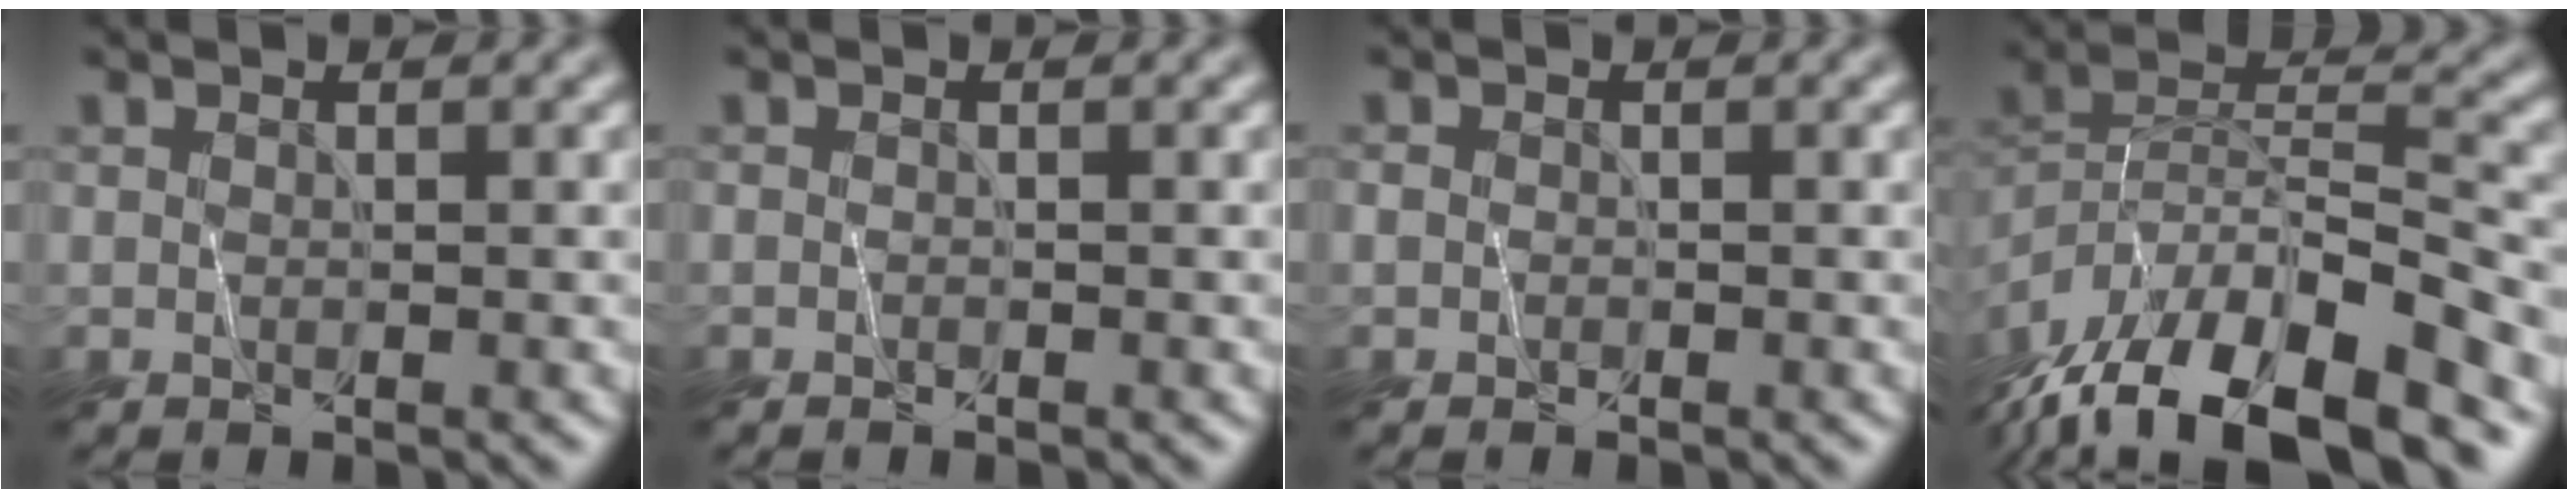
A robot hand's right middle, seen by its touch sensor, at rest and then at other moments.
{"total": 0.6, "force": [-0.5, 0.0, 0.1], "torque": [-0.004, -0.003, -0.013]}
{"total": 1.1, "force": [-0.3, 0.9, 0.6], "torque": [-0.003, 0.000, -0.009]}
{"total": 13.0, "force": [-10.0, 3.4, 7.7], "torque": [-0.150, 0.009, -0.179]}